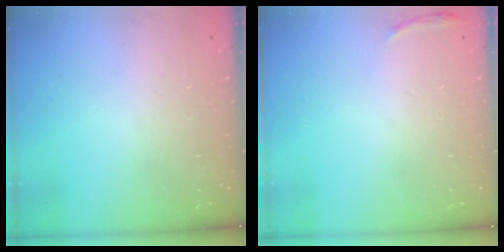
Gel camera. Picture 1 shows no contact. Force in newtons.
{"total": 3.0, "press": 1.9, "slide": 2.3}